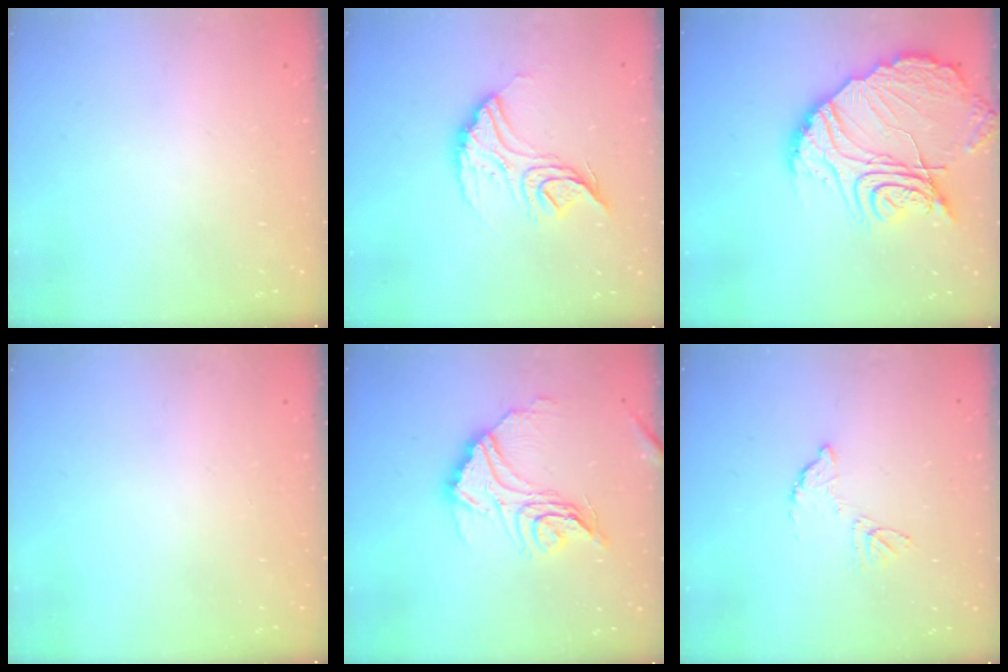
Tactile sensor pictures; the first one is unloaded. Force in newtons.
{"total": 14.3, "press": 14.2, "slide": 1.1}
{"total": 20.3, "press": 20.2, "slide": 1.7}
{"total": 0.0}
{"total": 16.5, "press": 16.4, "slide": 1.2}
{"total": 6.8, "press": 6.8, "slide": 0.3}